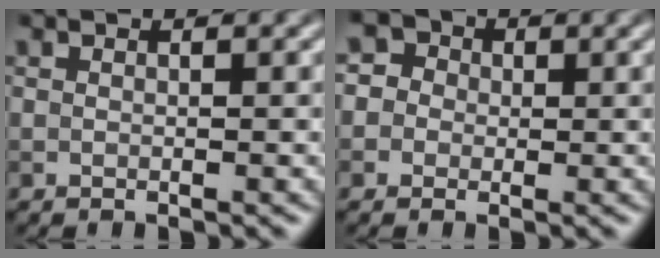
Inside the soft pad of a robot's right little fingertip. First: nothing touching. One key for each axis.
{"total": 3.7, "fx": 0.7, "fy": 3.4, "fz": 1.1, "tx": 0.012, "ty": 0.022, "tz": -0.017}